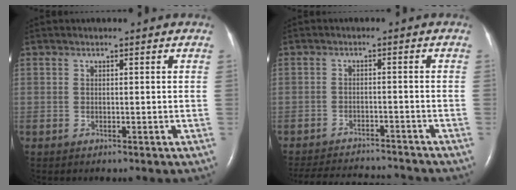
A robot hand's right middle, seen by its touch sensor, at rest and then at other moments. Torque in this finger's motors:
{"motor_torque": [0.27, -0.42, -0.01, 0.03]}